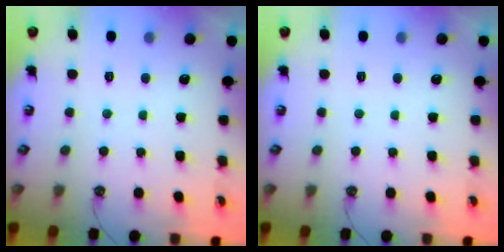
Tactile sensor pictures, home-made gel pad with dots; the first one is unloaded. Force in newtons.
{"total": 0.0}